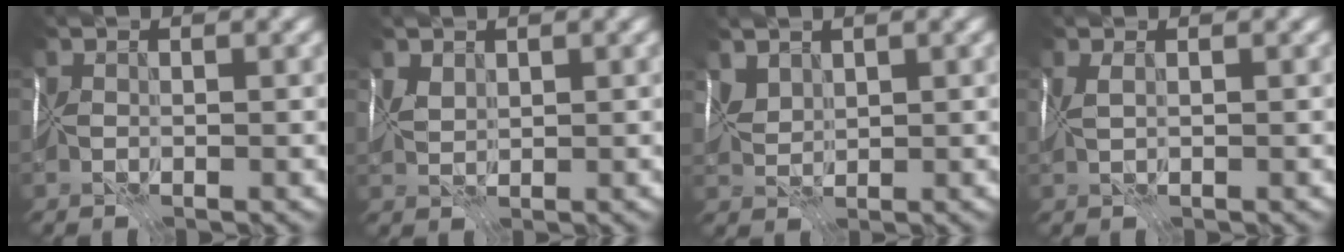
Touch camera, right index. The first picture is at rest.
{"total": 1.0, "force": [0.9, -0.4, -0.1], "torque": [0.006, -0.003, 0.023]}
{"total": 1.6, "force": [1.4, -0.5, -0.5], "torque": [0.013, -0.007, 0.040]}
{"total": 1.0, "force": [0.5, -0.8, 0.2], "torque": [0.000, -0.001, 0.018]}